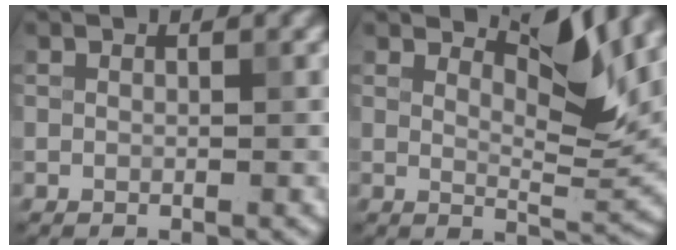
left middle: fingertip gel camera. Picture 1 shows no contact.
{"total": 3.8, "force": [2.7, 0.3, 2.6], "torque": [-0.057, -0.004, 0.061]}